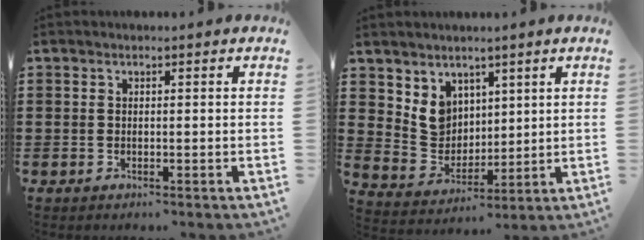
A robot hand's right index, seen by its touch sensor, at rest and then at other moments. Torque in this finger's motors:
{"motor_torque": [0.22, 0.32, 0.15, 0.03]}